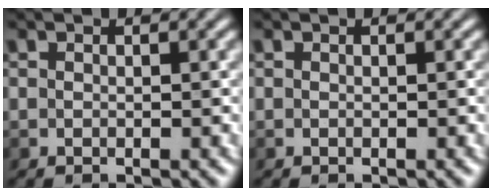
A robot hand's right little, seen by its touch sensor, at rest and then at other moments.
{"total": 0.0}